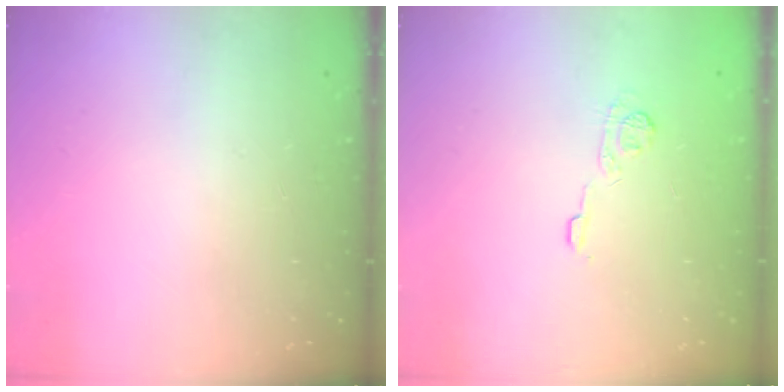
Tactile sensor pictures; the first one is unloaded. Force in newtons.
{"total": 5.6, "press": 5.3, "slide": 1.6}